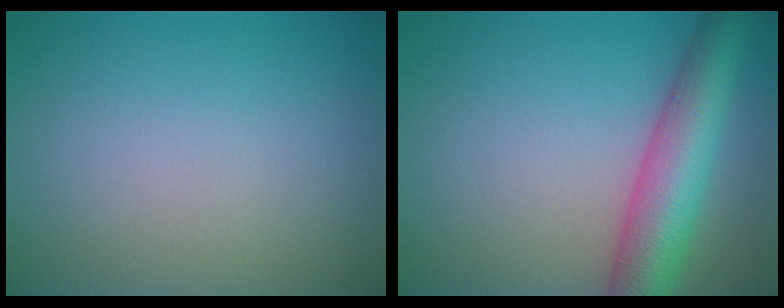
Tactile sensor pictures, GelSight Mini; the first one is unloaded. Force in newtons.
{"total": 7.5, "press": 7.5, "slide": 0.4}